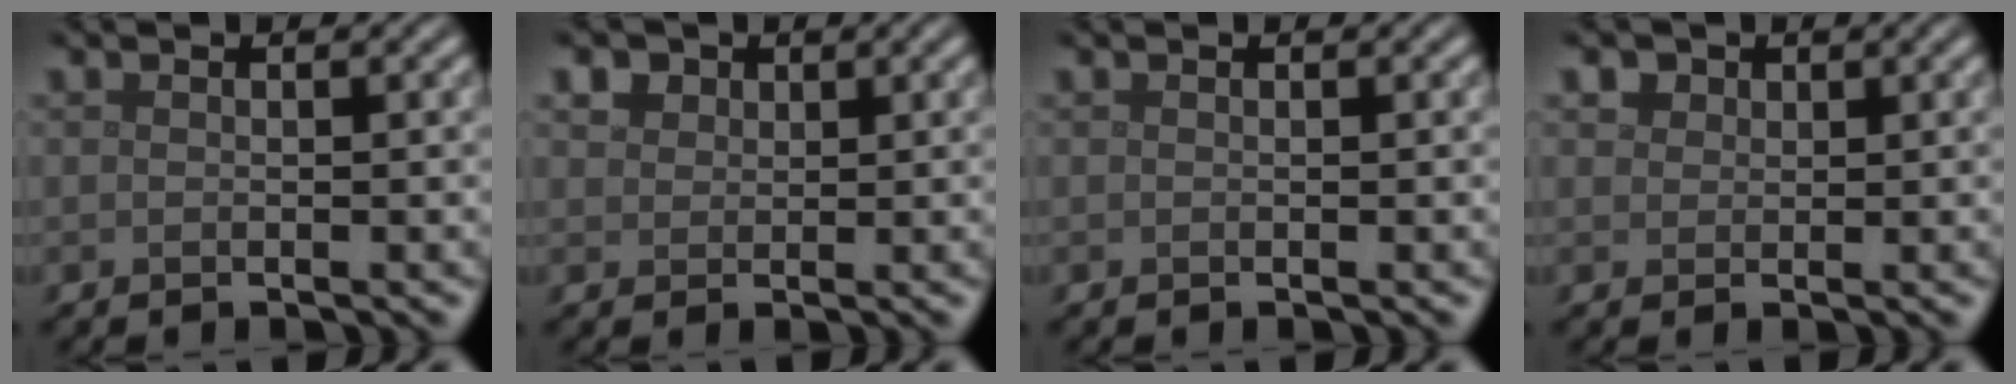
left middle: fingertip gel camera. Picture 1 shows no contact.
{"total": 2.7, "force": [1.7, 1.8, 1.0], "torque": [-0.028, 0.004, 0.024]}
{"total": 0.0}
{"total": 2.3, "force": [1.4, 1.6, 0.8], "torque": [-0.021, 0.001, 0.020]}